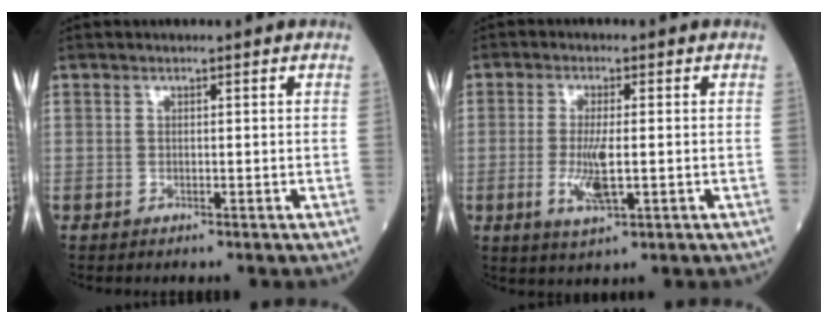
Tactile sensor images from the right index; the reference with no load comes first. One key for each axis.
{"total": 5.8, "fx": -1.0, "fy": 1.2, "fz": 5.6, "tx": -0.117, "ty": -0.012, "tz": -0.017}